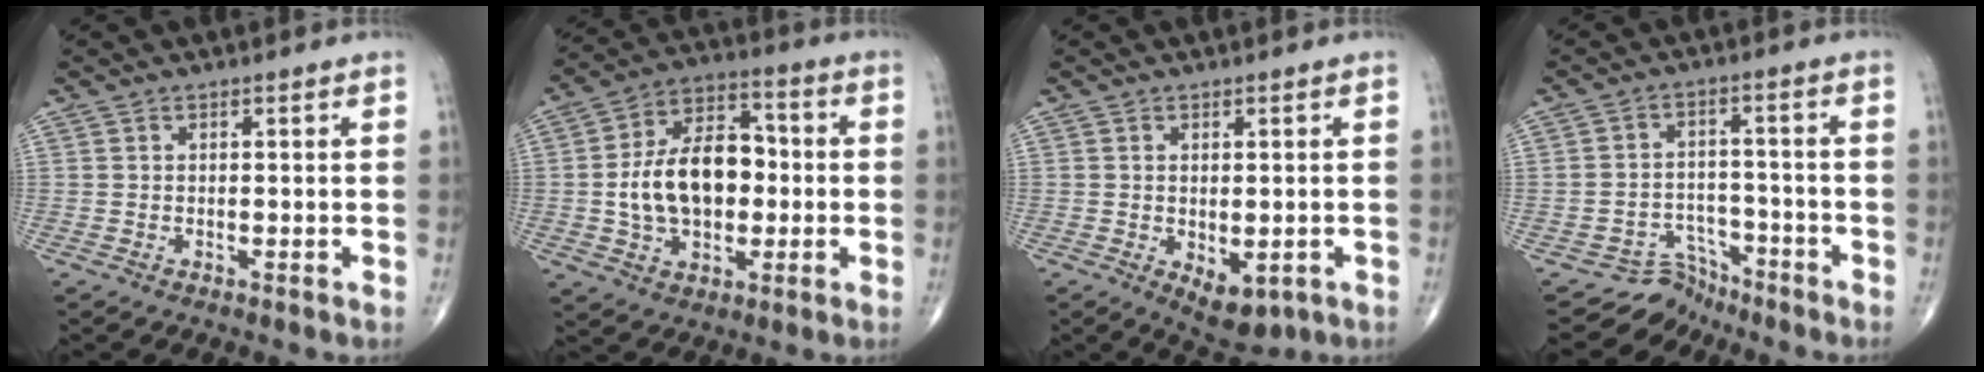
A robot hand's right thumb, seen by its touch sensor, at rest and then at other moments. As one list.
[{"total": 16.2, "force": [-0.8, 10.5, 12.3], "torque": [-0.186, 0.031, -0.012]}, {"total": 6.2, "force": [-1.8, 3.4, 4.9], "torque": [-0.058, -0.003, -0.009]}, {"total": 5.5, "force": [-4.7, 2.1, -2.1], "torque": [0.057, 0.066, -0.079]}]